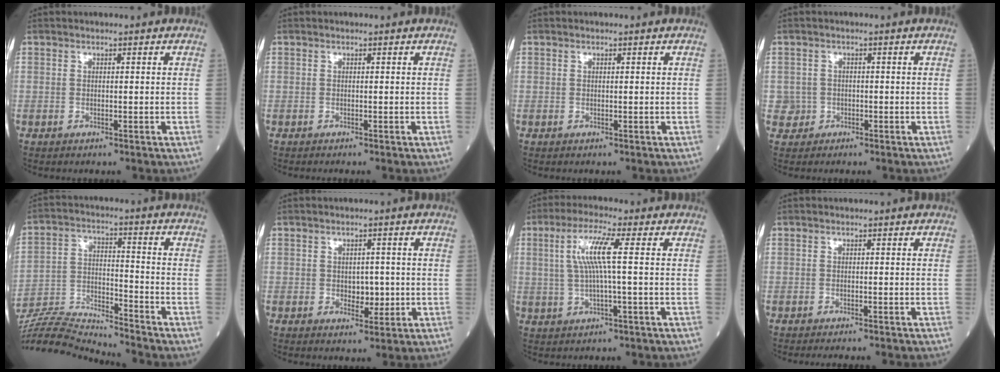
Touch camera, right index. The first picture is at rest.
{"total": 0.0}
{"total": 0.0}
{"total": 2.1, "force": [-0.7, 2.0, -0.3], "torque": [0.012, 0.010, -0.015]}
{"total": 13.1, "force": [-13.0, -1.3, 1.7], "torque": [-0.041, 0.015, -0.241]}
{"total": 2.9, "force": [-0.3, 1.9, 2.2], "torque": [-0.025, 0.001, 0.002]}
{"total": 6.7, "force": [1.1, -0.3, 6.6], "torque": [-0.138, 0.011, 0.022]}
{"total": 5.3, "force": [-4.8, 0.1, 2.3], "torque": [-0.017, -0.011, -0.063]}